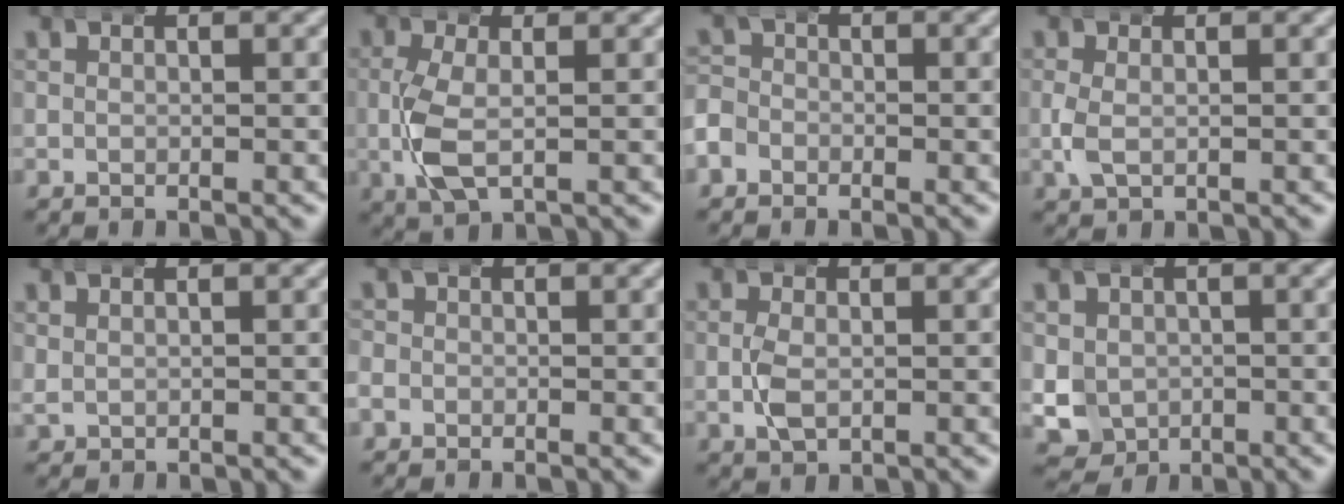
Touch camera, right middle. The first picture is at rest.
{"total": 3.8, "force": [-0.6, 1.9, 3.2], "torque": [-0.074, -0.004, -0.008]}
{"total": 2.3, "force": [-1.1, 2.0, 0.3], "torque": [-0.012, -0.003, -0.028]}
{"total": 2.0, "force": [-0.1, 1.3, 1.6], "torque": [-0.041, 0.002, -0.003]}
{"total": 1.1, "force": [0.6, 0.8, 0.5], "torque": [-0.012, 0.000, 0.013]}
{"total": 1.8, "force": [-0.4, 1.7, 0.4], "torque": [-0.024, -0.004, -0.011]}
{"total": 2.3, "force": [-0.5, 1.4, 1.7], "torque": [-0.036, 0.000, -0.008]}
{"total": 7.6, "force": [-1.7, 6.9, 2.6], "torque": [-0.062, -0.038, -0.018]}